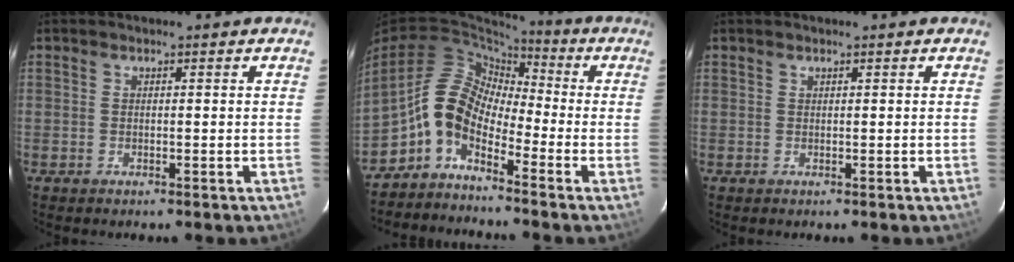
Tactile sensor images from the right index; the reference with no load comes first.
{"total": 8.5, "force": [-4.2, 4.9, 5.4], "torque": [-0.103, 0.017, -0.101]}
{"total": 0.0}